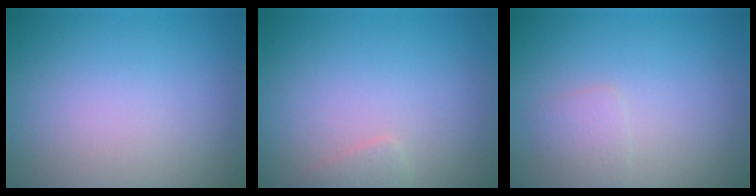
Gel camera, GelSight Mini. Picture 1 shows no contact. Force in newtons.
{"total": 1.0, "press": 1.0, "slide": 0.1}
{"total": 1.3, "press": 1.3, "slide": 0.0}